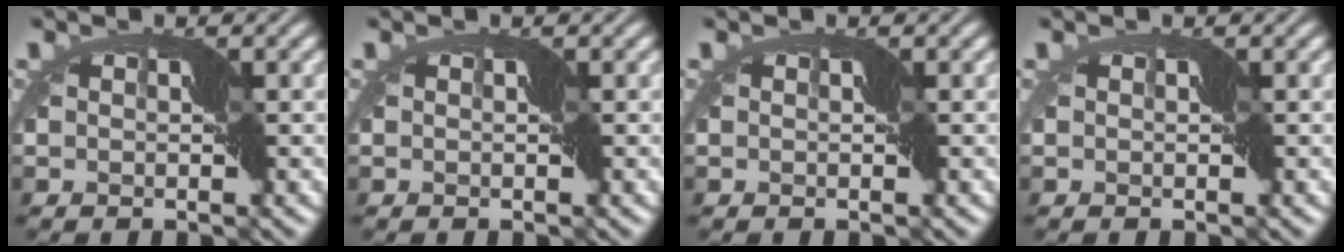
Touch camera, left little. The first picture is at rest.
{"total": 0.0}
{"total": 0.0}
{"total": 0.0}